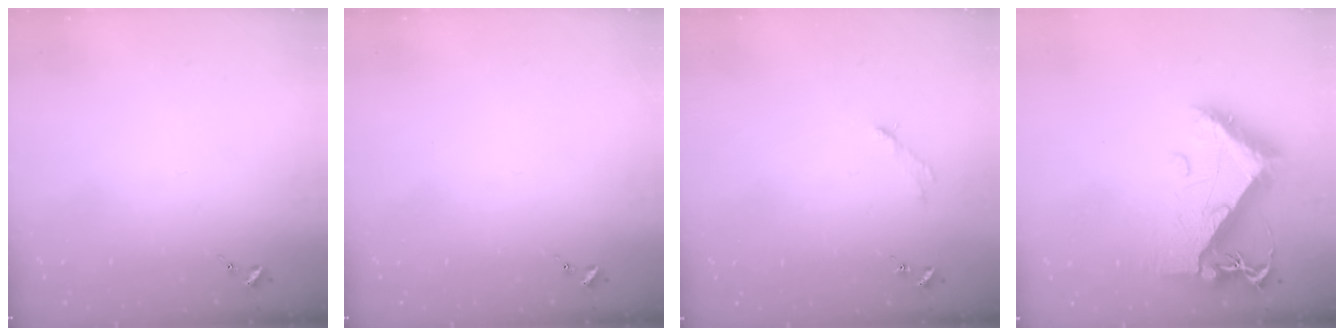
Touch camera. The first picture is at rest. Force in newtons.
{"total": 0.0}
{"total": 2.8, "press": 2.8, "slide": 0.4}
{"total": 11.3, "press": 11.3, "slide": 1.2}